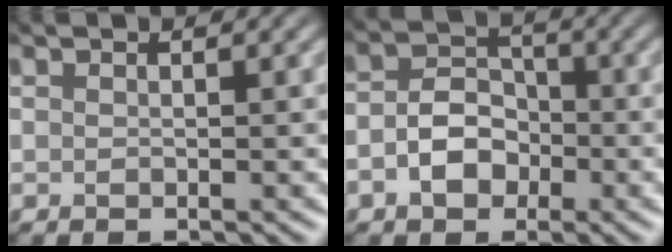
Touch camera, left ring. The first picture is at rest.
{"total": 3.6, "force": [-2.2, 2.4, 1.5], "torque": [-0.025, -0.003, -0.040]}